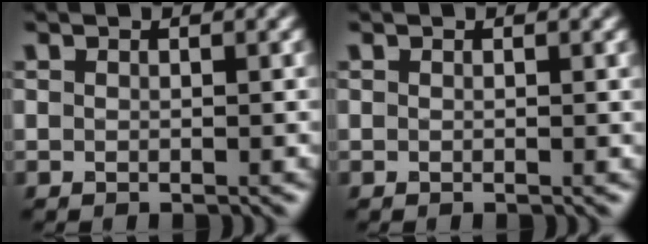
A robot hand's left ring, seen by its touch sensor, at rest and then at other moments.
{"total": 0.0}